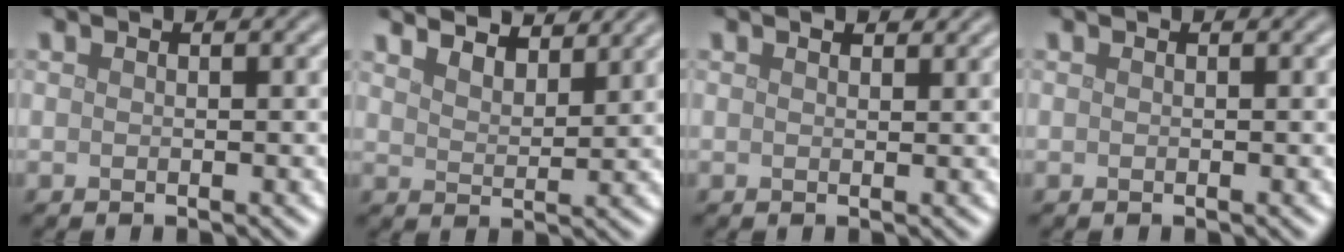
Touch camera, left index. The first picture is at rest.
{"total": 6.6, "force": [5.9, 1.7, 2.4], "torque": [-0.049, 0.009, 0.079]}
{"total": 1.4, "force": [1.1, 0.5, 0.7], "torque": [-0.012, 0.000, 0.017]}
{"total": 0.0}